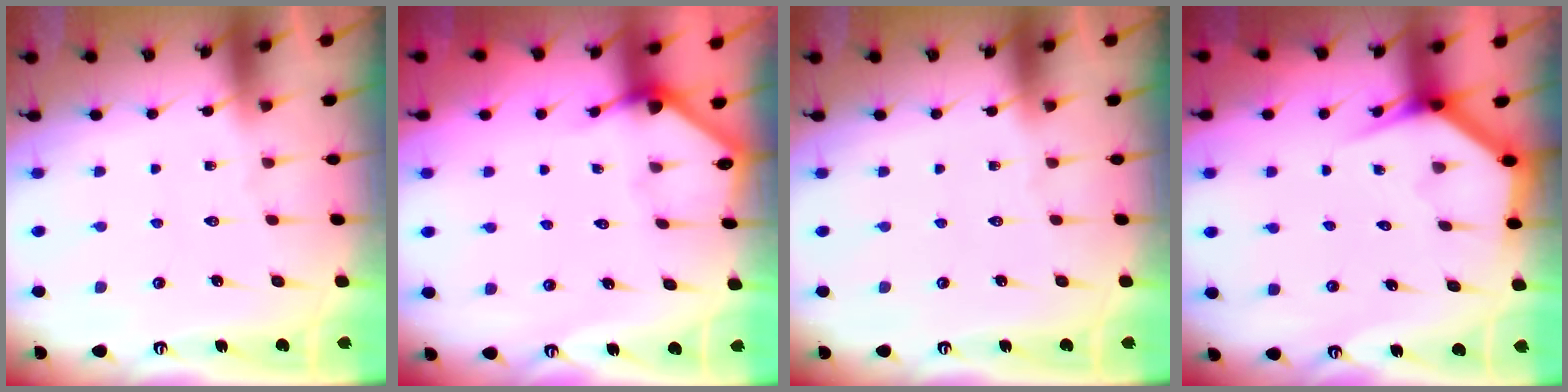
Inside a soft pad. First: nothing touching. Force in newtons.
{"total": 2.2, "press": 2.2, "slide": 0.1}
{"total": 0.0}
{"total": 3.4, "press": 3.4, "slide": 0.3}